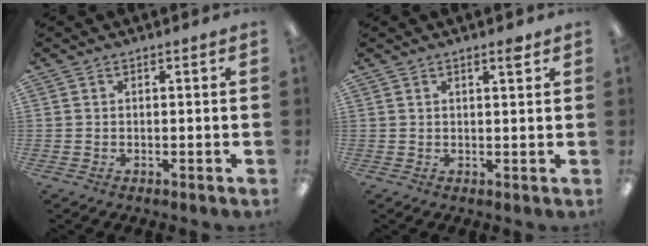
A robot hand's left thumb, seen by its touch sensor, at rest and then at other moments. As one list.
[{"total": 2.3, "force": [1.7, 0.4, 1.5], "torque": [-0.016, -0.006, 0.026]}]